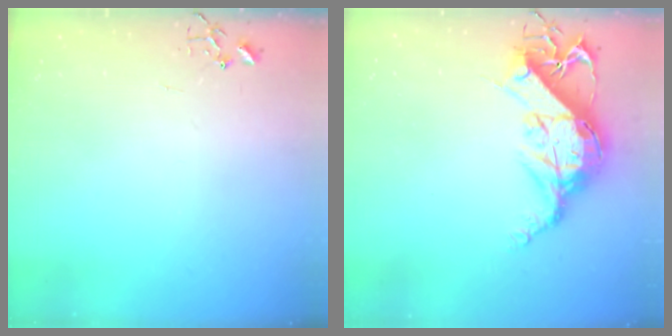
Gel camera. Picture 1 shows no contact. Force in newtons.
{"total": 13.9, "press": 13.8, "slide": 1.4}